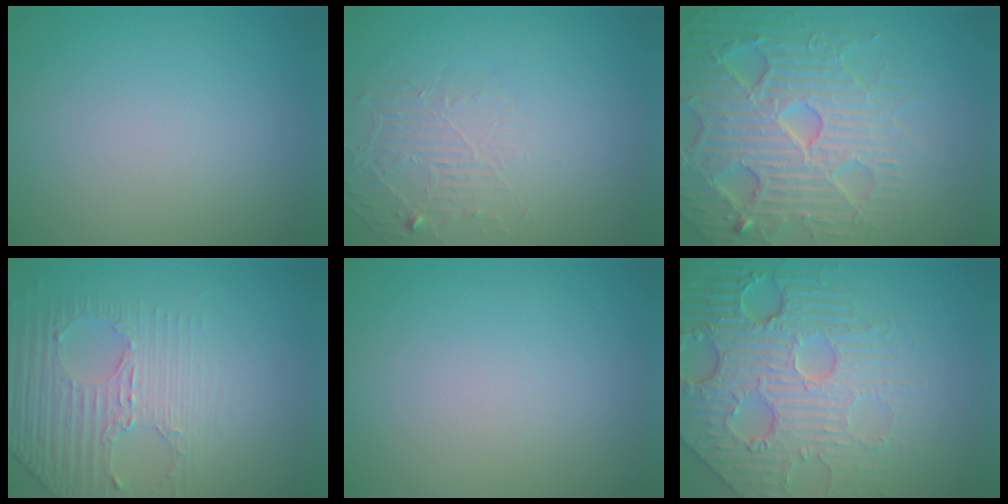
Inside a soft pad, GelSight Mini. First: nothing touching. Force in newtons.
{"total": 1.9, "press": 0.6, "slide": 1.8}
{"total": 7.6, "press": 7.4, "slide": 1.6}
{"total": 4.5, "press": 3.1, "slide": 3.2}
{"total": 0.0}
{"total": 7.5, "press": 5.9, "slide": 4.7}